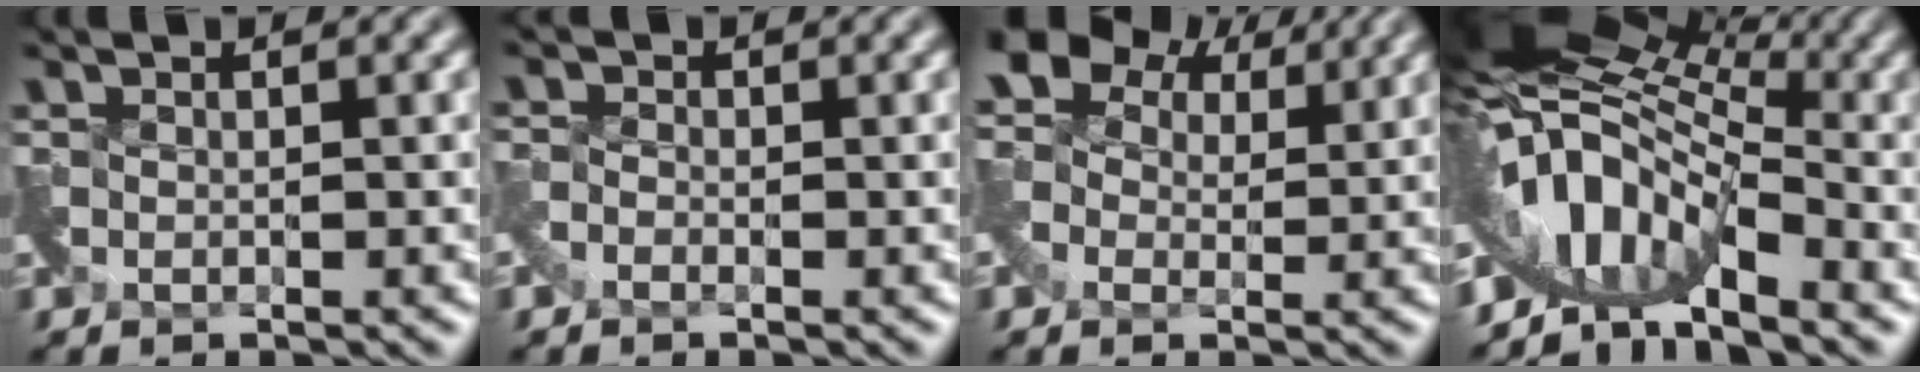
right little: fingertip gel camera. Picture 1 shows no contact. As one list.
[{"total": 0.8, "force": [-0.7, 0.1, -0.3], "torque": [0.001, 0.003, -0.021]}, {"total": 7.0, "force": [2.6, 4.9, 4.2], "torque": [-0.097, 0.033, 0.039]}, {"total": 6.6, "force": [-2.8, 3.2, 5.1], "torque": [-0.077, 0.017, -0.068]}]